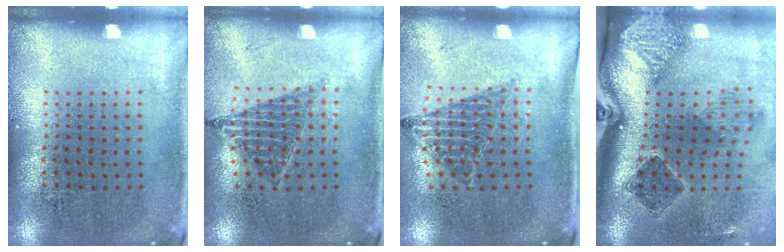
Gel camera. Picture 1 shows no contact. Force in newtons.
{"total": 0.8, "press": 0.8, "slide": 0.1}
{"total": 1.0, "press": 0.9, "slide": 0.4}
{"total": 2.8, "press": 1.9, "slide": 2.1}